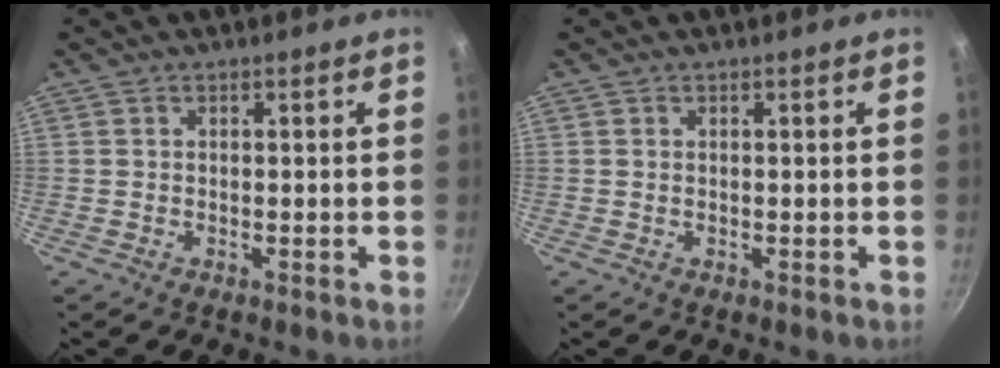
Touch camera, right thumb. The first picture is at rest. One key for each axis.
{"total": 0.0}